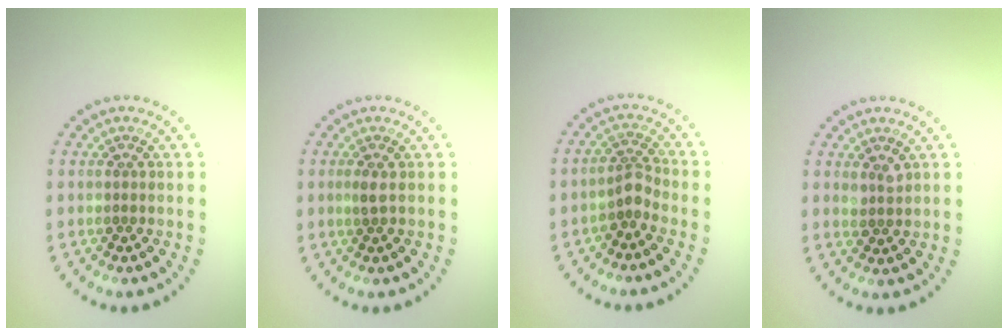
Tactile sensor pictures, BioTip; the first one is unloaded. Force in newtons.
{"total": 0.9, "press": 0.8, "slide": 0.3}
{"total": 2.0, "press": 1.5, "slide": 1.4}
{"total": 1.3, "press": 1.1, "slide": 0.6}